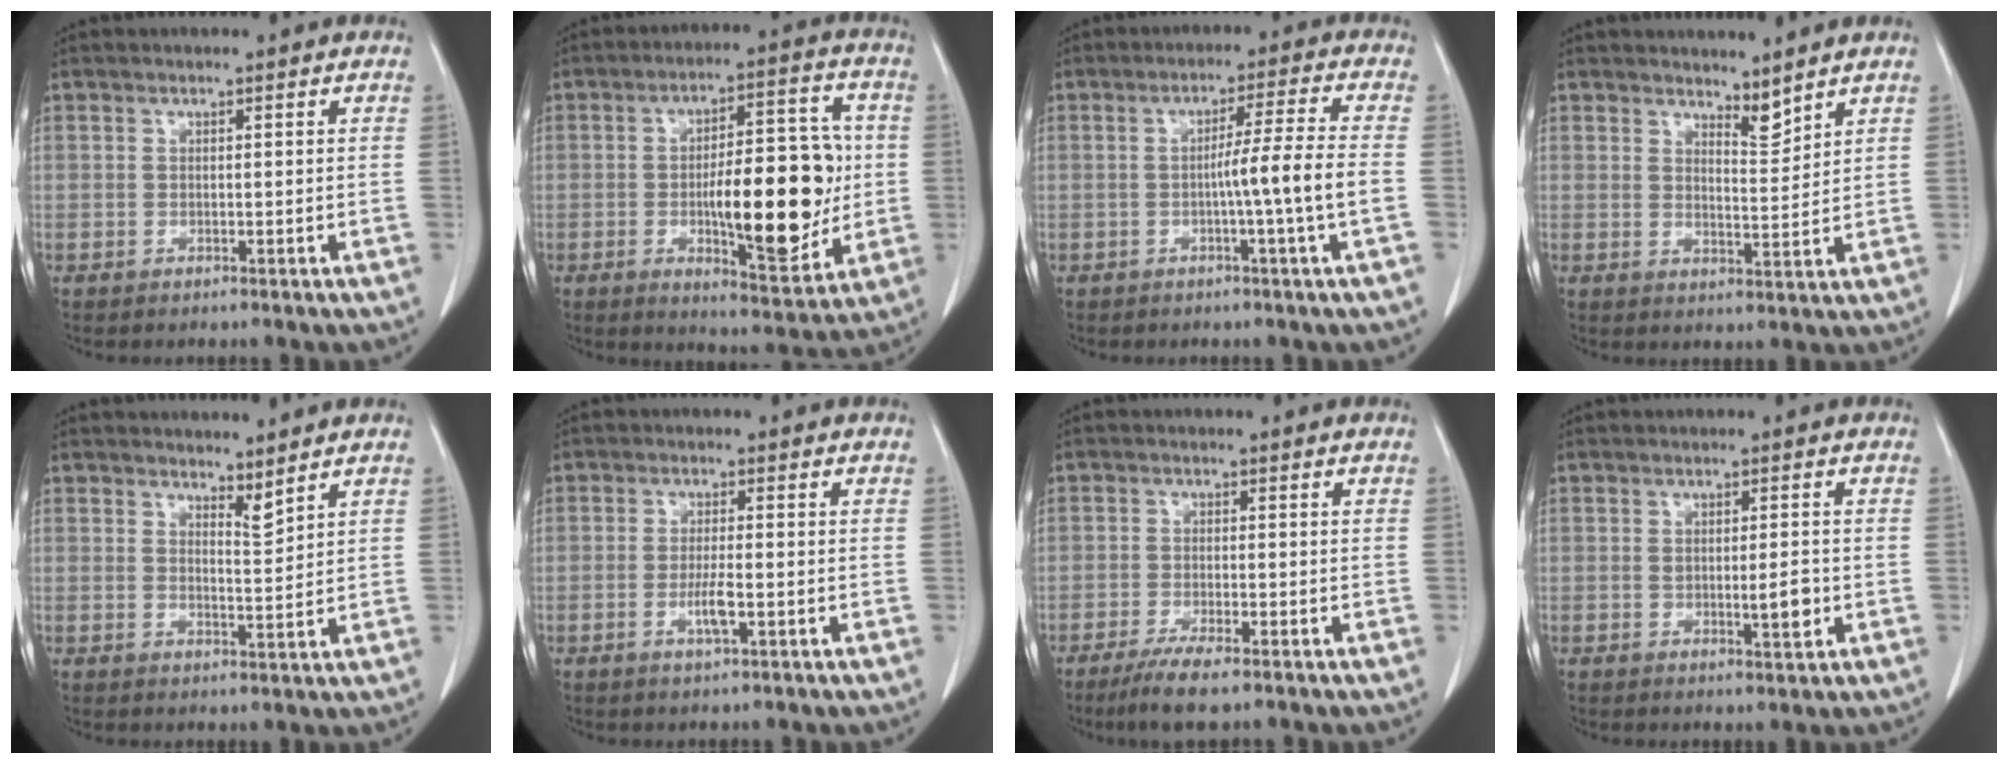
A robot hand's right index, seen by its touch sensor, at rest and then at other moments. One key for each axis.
{"total": 16.2, "fx": -1.3, "fy": 5.1, "fz": 15.3, "tx": -0.224, "ty": 0.013, "tz": -0.010}
{"total": 7.2, "fx": -1.6, "fy": -1.8, "fz": 6.8, "tx": -0.105, "ty": 0.000, "tz": -0.026}
{"total": 3.4, "fx": 3.1, "fy": 0.6, "fz": 1.1, "tx": -0.017, "ty": -0.011, "tz": 0.056}
{"total": 2.6, "fx": 2.3, "fy": 0.2, "fz": 1.0, "tx": -0.020, "ty": -0.012, "tz": 0.044}
{"total": 3.3, "fx": -1.0, "fy": 0.3, "fz": 3.1, "tx": -0.060, "ty": -0.002, "tz": -0.017}
{"total": 5.7, "fx": -4.0, "fy": 0.6, "fz": 4.0, "tx": -0.073, "ty": -0.014, "tz": -0.066}
{"total": 3.5, "fx": -0.5, "fy": 0.8, "fz": 3.4, "tx": -0.051, "ty": -0.001, "tz": -0.001}